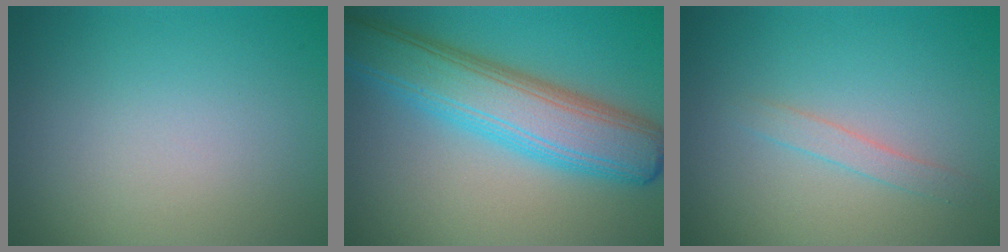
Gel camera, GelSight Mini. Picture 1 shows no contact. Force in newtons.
{"total": 8.3, "press": 8.3, "slide": 0.2}
{"total": 1.3, "press": 1.3, "slide": 0.1}